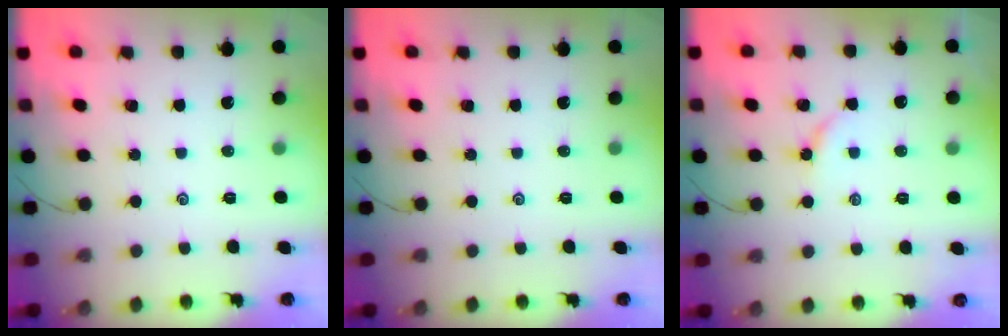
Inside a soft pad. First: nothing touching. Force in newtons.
{"total": 0.0}
{"total": 3.0, "press": 2.9, "slide": 0.3}